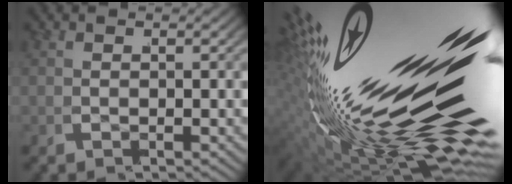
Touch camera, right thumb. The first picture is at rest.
{"total": 18.3, "force": [-1.6, 8.8, 15.9], "torque": [-0.219, -0.002, -0.010]}